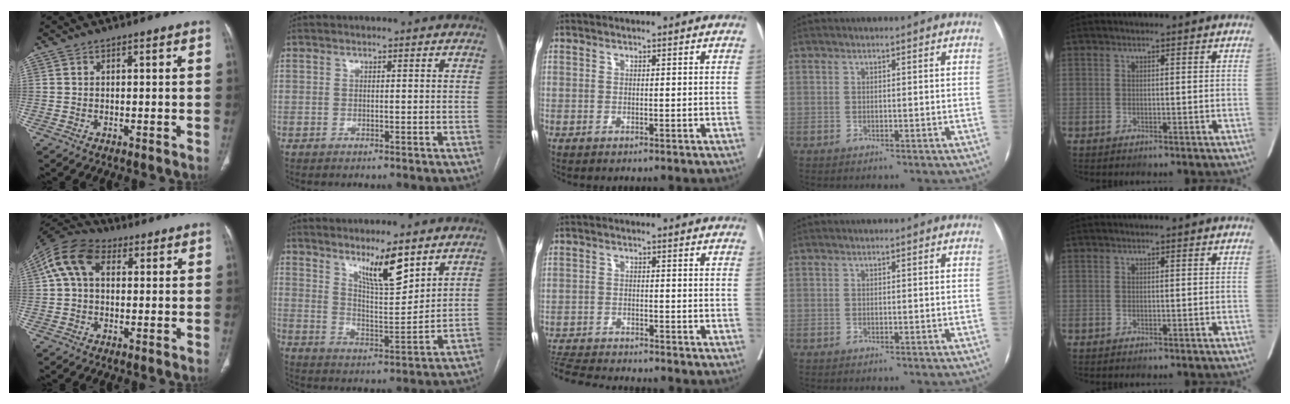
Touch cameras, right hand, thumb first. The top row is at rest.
{"thumb": {"total": 11.0, "force": [2.9, 7.4, 7.7], "torque": [-0.151, 0.036, 0.043]}, "index": {"total": 8.2, "force": [6.0, 0.9, 5.5], "torque": [-0.102, -0.014, 0.111]}, "middle": {"total": 9.1, "force": [-8.8, 0.3, 2.5], "torque": [-0.044, -0.004, -0.147]}}